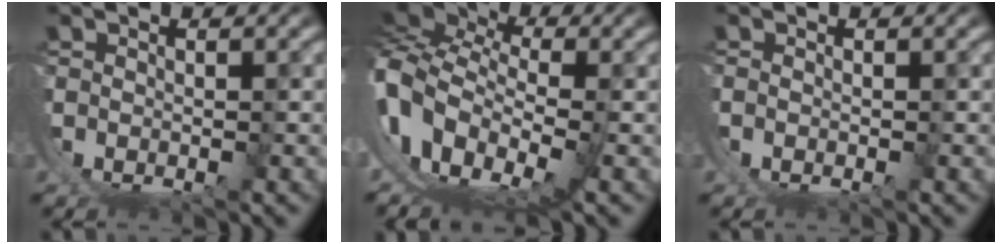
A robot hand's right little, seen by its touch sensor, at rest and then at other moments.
{"total": 13.2, "force": [-0.4, 9.7, 8.9], "torque": [-0.202, -0.045, -0.007]}
{"total": 1.2, "force": [-0.3, -1.2, 0.3], "torque": [-0.001, -0.004, -0.002]}